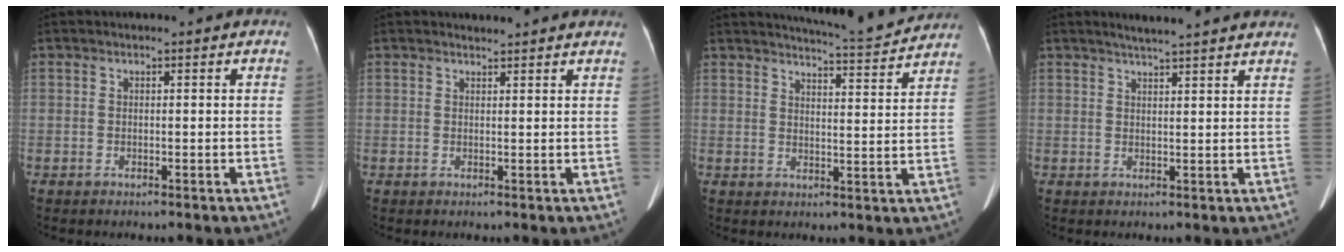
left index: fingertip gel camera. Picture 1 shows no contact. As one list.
[{"total": 3.6, "force": [3.6, 0.4, 0.6], "torque": [-0.013, 0.013, 0.036]}, {"total": 9.7, "force": [9.4, -0.5, 2.2], "torque": [-0.044, -0.006, 0.122]}, {"total": 9.9, "force": [8.8, 0.2, 4.4], "torque": [-0.061, 0.023, 0.100]}]